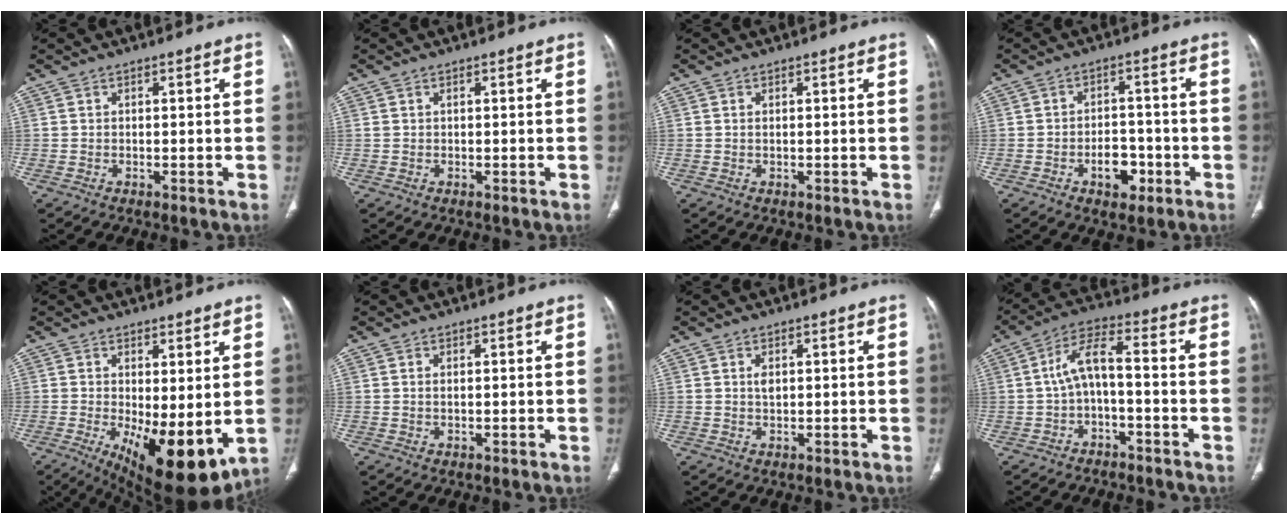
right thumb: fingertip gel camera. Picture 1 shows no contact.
{"total": 0.5, "force": [0.3, 0.3, 0.4], "torque": [-0.011, 0.008, 0.007]}
{"total": 0.5, "force": [0.2, 0.2, 0.5], "torque": [-0.014, 0.003, 0.006]}
{"total": 6.3, "force": [-2.6, 4.0, 4.1], "torque": [-0.040, 0.022, -0.037]}
{"total": 13.8, "force": [-2.0, 5.2, 12.6], "torque": [-0.188, -0.032, -0.011]}
{"total": 0.8, "force": [0.3, 0.3, 0.7], "torque": [-0.019, 0.002, 0.008]}
{"total": 1.7, "force": [0.5, 1.0, 1.4], "torque": [-0.023, -0.003, 0.012]}
{"total": 7.2, "force": [-1.8, 2.7, 6.4], "torque": [-0.127, 0.046, -0.037]}